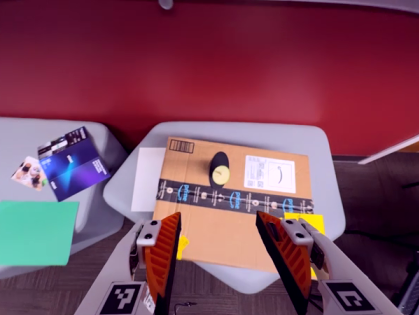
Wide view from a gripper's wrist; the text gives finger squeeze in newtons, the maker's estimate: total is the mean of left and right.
{"total": 0.0}